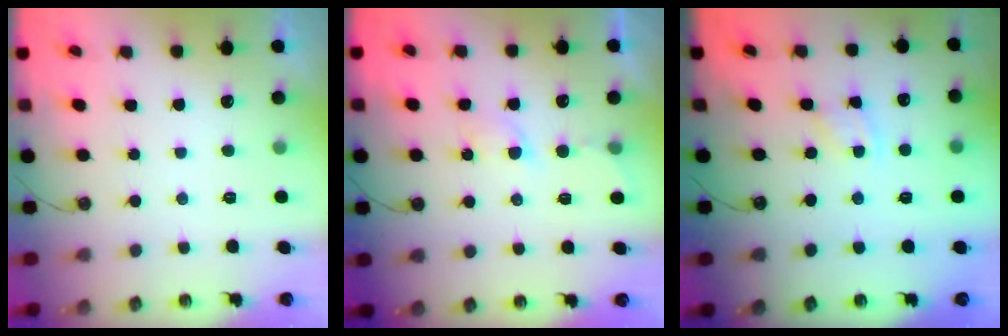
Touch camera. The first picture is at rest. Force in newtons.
{"total": 3.6, "press": 3.5, "slide": 0.5}
{"total": 3.4, "press": 3.4, "slide": 0.5}